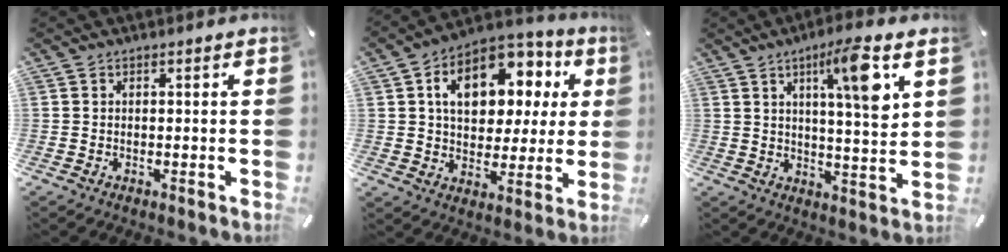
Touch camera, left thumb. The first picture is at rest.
{"total": 15.2, "force": [5.2, 10.6, 9.6], "torque": [-0.147, -0.018, 0.093]}
{"total": 11.2, "force": [5.4, 1.3, 9.8], "torque": [-0.158, -0.021, 0.079]}